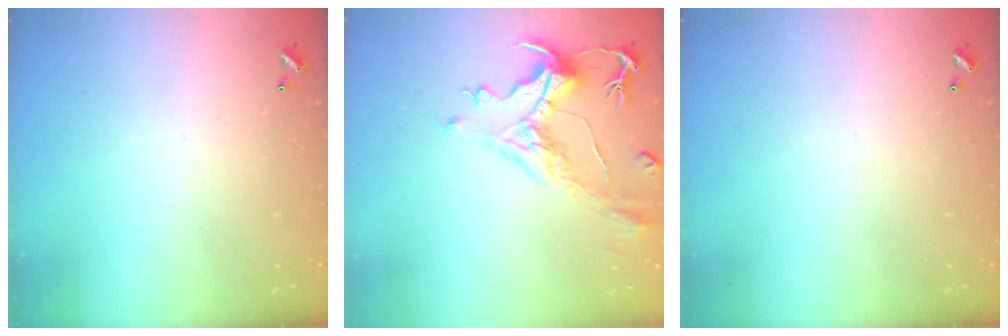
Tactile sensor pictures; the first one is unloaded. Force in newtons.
{"total": 1.5, "press": 0.3, "slide": 1.5}
{"total": 0.0}